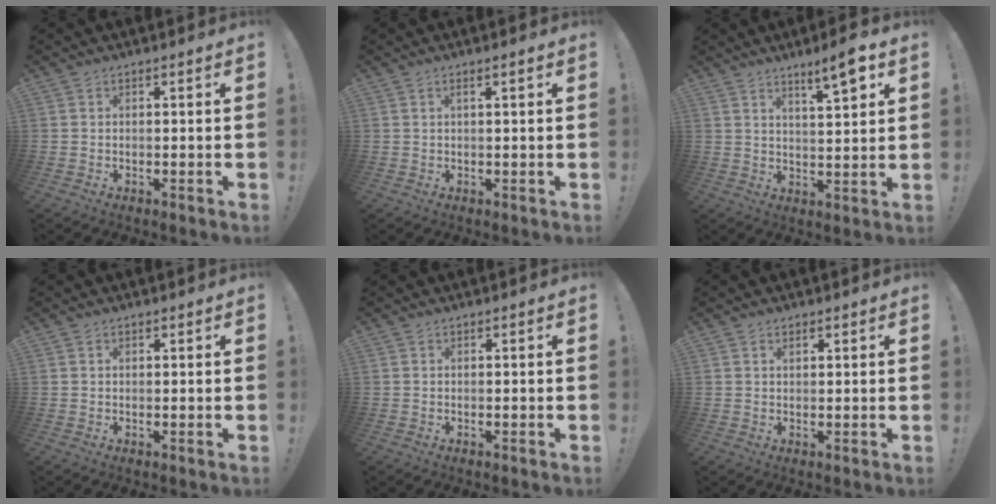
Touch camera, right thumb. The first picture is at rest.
{"total": 1.9, "force": [0.5, 0.0, 1.8], "torque": [-0.027, -0.004, 0.006]}
{"total": 7.9, "force": [5.0, 0.8, 6.1], "torque": [-0.085, -0.030, 0.076]}
{"total": 0.5, "force": [0.4, 0.3, 0.1], "torque": [0.007, -0.004, 0.007]}
{"total": 0.0}
{"total": 1.2, "force": [0.9, 0.5, 0.6], "torque": [-0.005, -0.003, 0.015]}